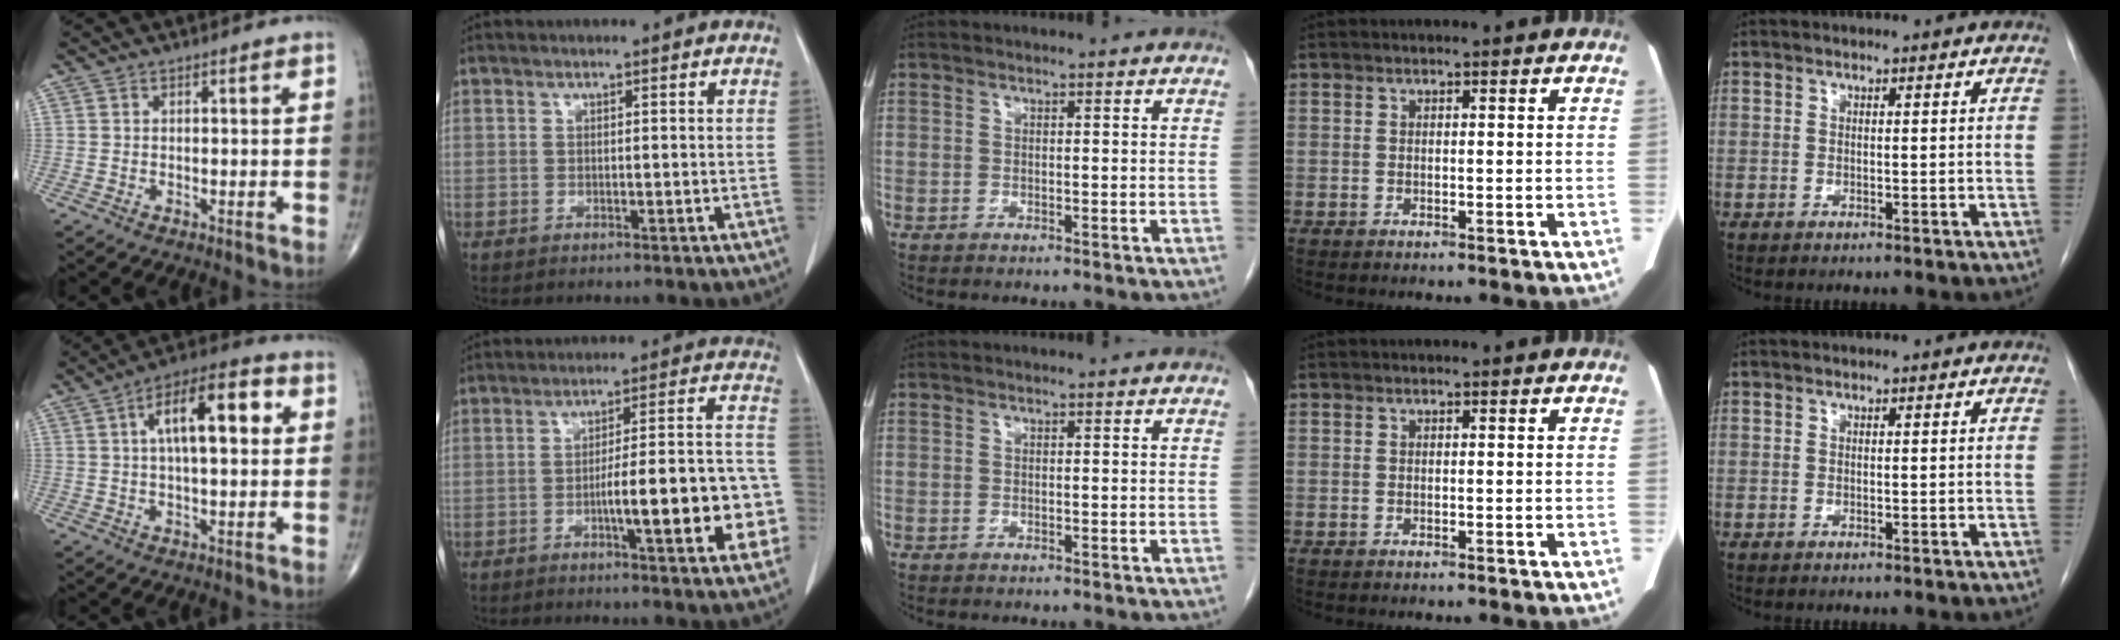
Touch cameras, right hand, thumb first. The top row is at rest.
{"thumb": {"total": 13.3, "force": [2.9, 5.4, 11.8], "torque": [-0.176, 0.023, 0.039]}, "index": {"total": 15.0, "force": [-4.2, 2.5, 14.2], "torque": [-0.169, 0.030, -0.054]}}